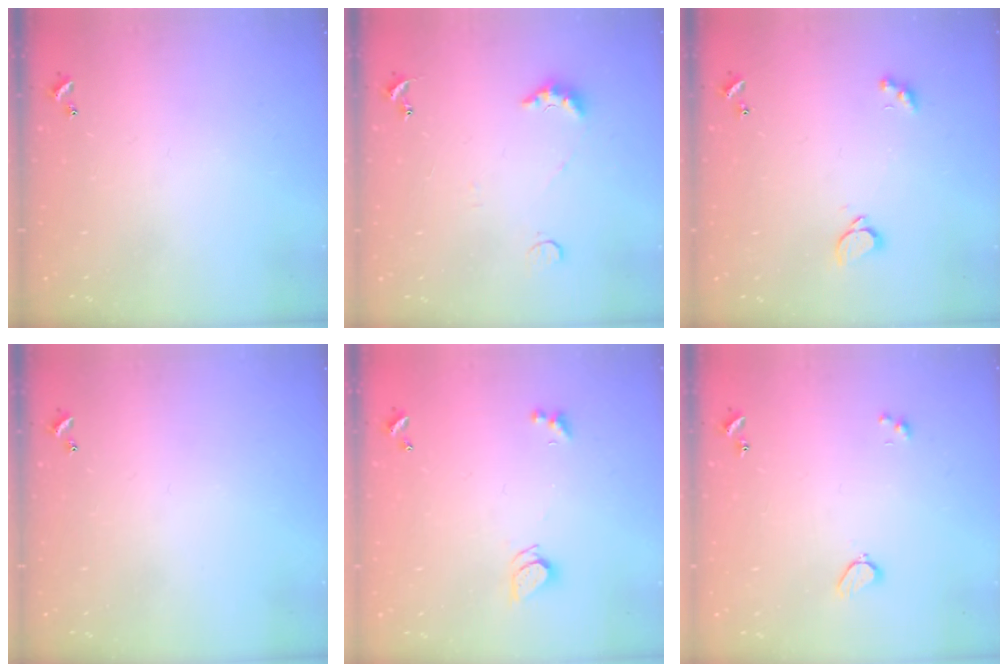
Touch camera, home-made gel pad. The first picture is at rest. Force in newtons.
{"total": 3.8, "press": 3.8, "slide": 0.7}
{"total": 1.8, "press": 1.6, "slide": 0.8}
{"total": 0.0}
{"total": 2.3, "press": 2.3, "slide": 0.2}
{"total": 2.0, "press": 1.9, "slide": 0.6}